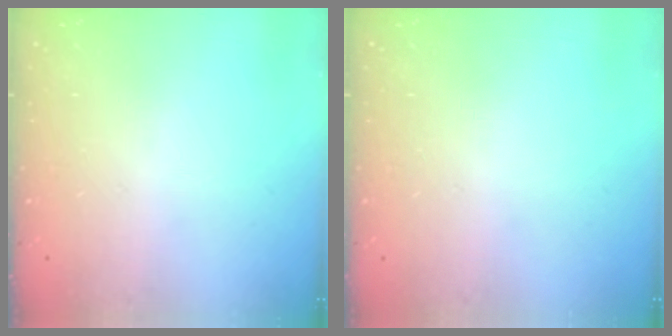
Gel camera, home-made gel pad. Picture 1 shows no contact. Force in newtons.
{"total": 0.0}